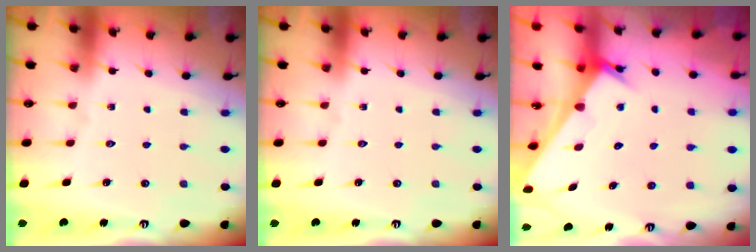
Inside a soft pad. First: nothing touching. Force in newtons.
{"total": 0.0}
{"total": 2.4, "press": 2.4, "slide": 0.1}